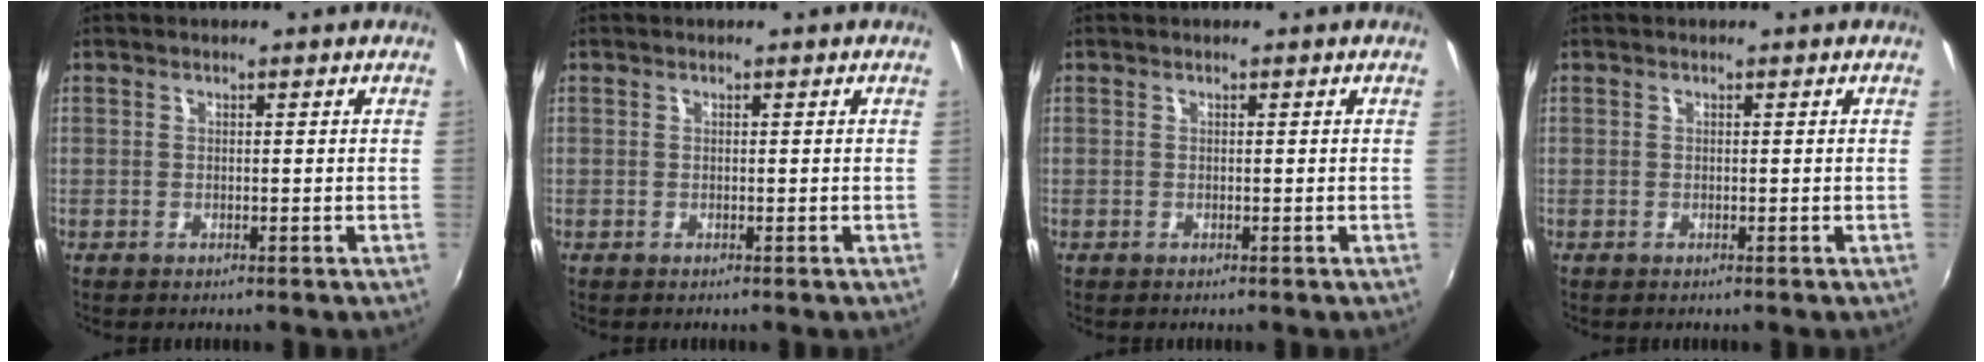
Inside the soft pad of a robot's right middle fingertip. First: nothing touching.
{"total": 0.0}
{"total": 0.0}
{"total": 0.0}